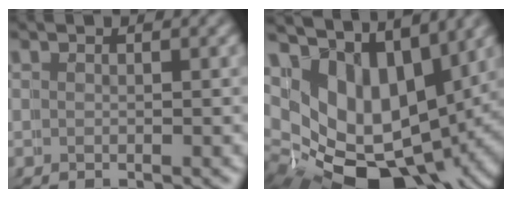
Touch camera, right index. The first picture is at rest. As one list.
[{"total": 15.4, "force": [-0.3, 11.4, 10.4], "torque": [-0.199, -0.054, 0.012]}]